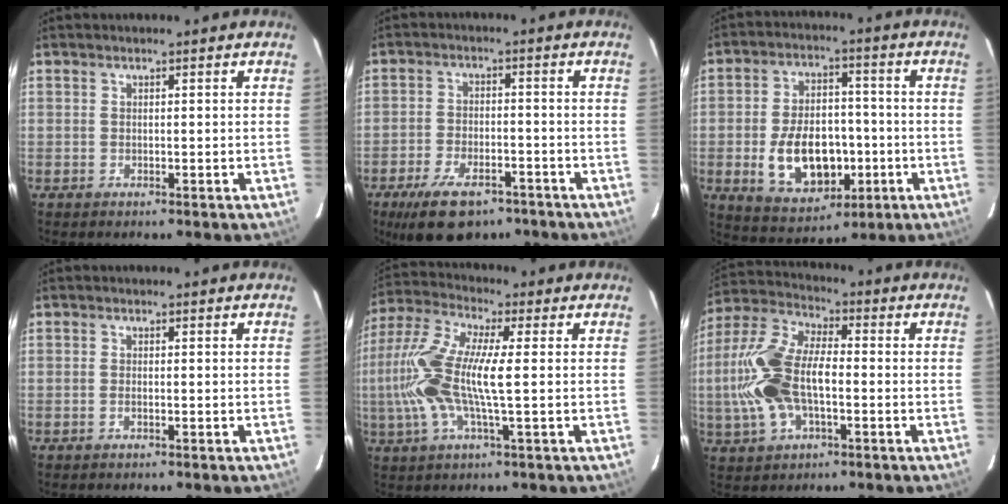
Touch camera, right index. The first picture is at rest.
{"total": 12.2, "force": [-8.3, 5.7, 6.9], "torque": [-0.151, -0.012, -0.133]}
{"total": 14.4, "force": [-3.5, 9.1, 10.6], "torque": [-0.210, 0.009, -0.035]}
{"total": 0.9, "force": [-0.4, 0.3, 0.8], "torque": [-0.016, 0.000, -0.008]}
{"total": 15.5, "force": [-0.3, 2.6, 15.3], "torque": [-0.299, 0.003, -0.015]}
{"total": 16.0, "force": [-2.2, 8.4, 13.5], "torque": [-0.293, 0.011, -0.045]}